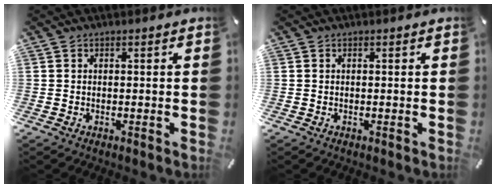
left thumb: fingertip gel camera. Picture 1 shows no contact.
{"total": 0.0}